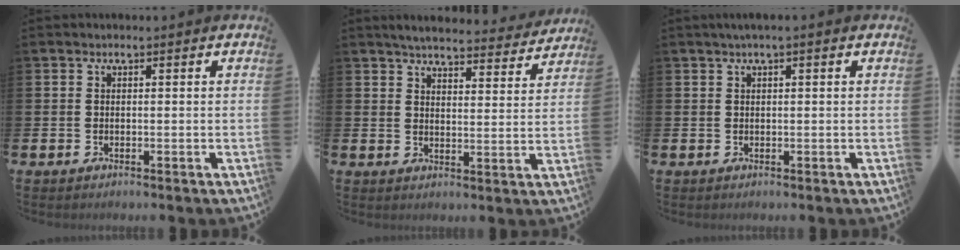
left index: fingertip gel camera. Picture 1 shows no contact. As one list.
[{"total": 5.0, "force": [4.9, 0.6, 1.0], "torque": [-0.025, -0.036, 0.082]}, {"total": 1.2, "force": [0.8, 0.0, 0.9], "torque": [-0.014, 0.002, 0.012]}]